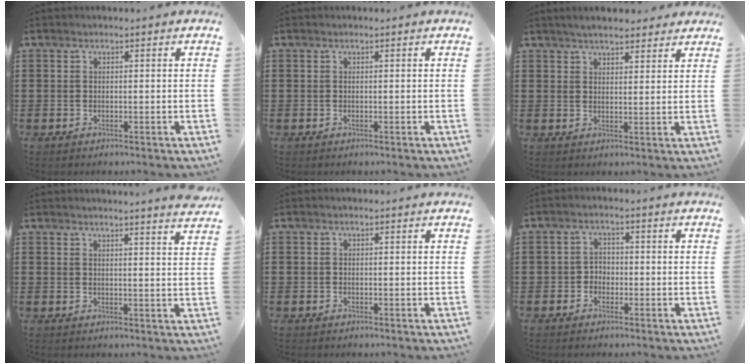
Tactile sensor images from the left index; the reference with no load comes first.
{"total": 0.0}
{"total": 3.7, "force": [3.4, 0.8, 1.2], "torque": [-0.031, 0.000, 0.063]}
{"total": 3.0, "force": [2.8, -0.8, 0.5], "torque": [-0.010, -0.017, 0.050]}
{"total": 0.0}
{"total": 2.2, "force": [-1.1, 1.9, 0.4], "torque": [-0.016, 0.006, -0.028]}